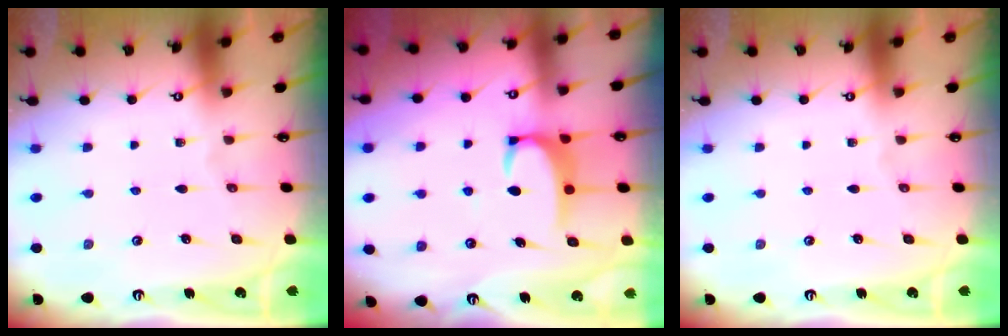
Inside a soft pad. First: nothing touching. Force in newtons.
{"total": 3.3, "press": 3.3, "slide": 0.3}
{"total": 0.0}